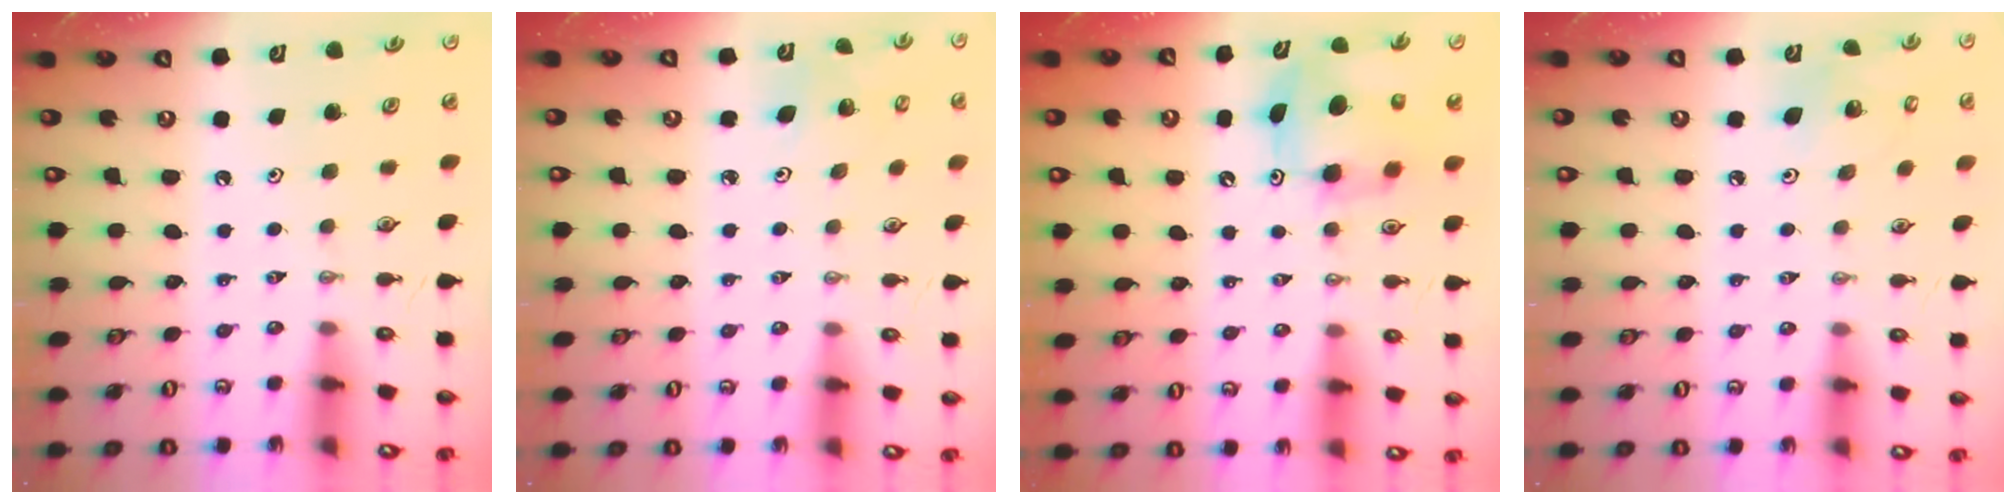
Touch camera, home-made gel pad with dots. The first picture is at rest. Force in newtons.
{"total": 5.6, "press": 5.5, "slide": 0.8}
{"total": 7.7, "press": 7.7, "slide": 0.2}
{"total": 6.5, "press": 6.3, "slide": 1.8}